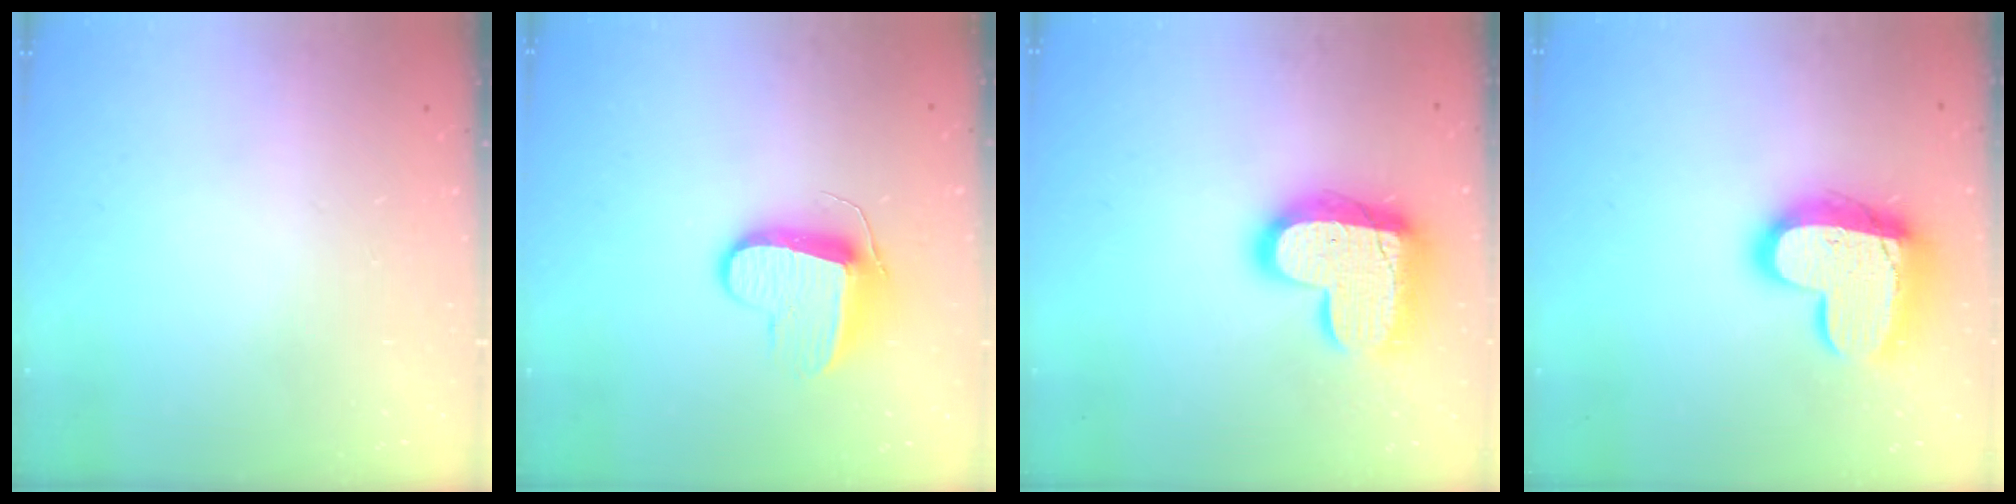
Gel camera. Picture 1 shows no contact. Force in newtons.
{"total": 9.8, "press": 9.8, "slide": 0.5}
{"total": 18.0, "press": 17.9, "slide": 1.3}
{"total": 17.3, "press": 17.2, "slide": 1.4}